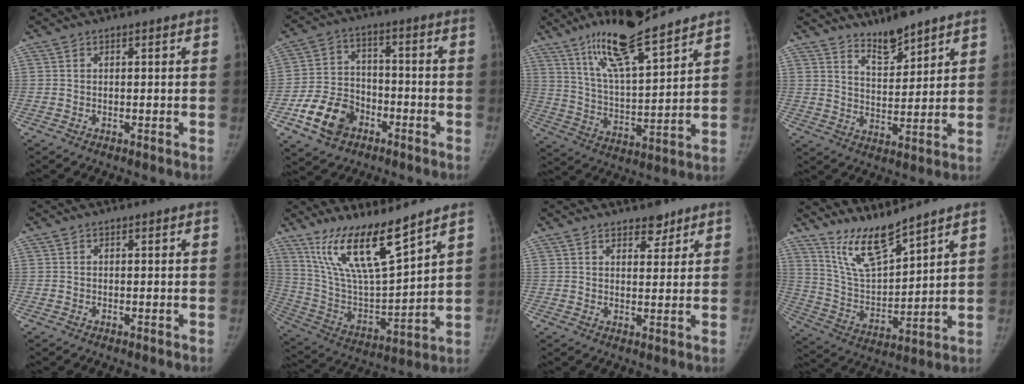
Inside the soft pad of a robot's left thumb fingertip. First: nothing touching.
{"total": 11.5, "force": [-5.7, 8.4, 5.4], "torque": [-0.077, 0.031, -0.099]}
{"total": 16.5, "force": [12.4, 3.1, 10.5], "torque": [-0.169, -0.068, 0.226]}
{"total": 6.8, "force": [5.8, 1.7, 3.0], "torque": [-0.038, -0.052, 0.108]}
{"total": 0.0}
{"total": 16.7, "force": [12.1, 3.1, 11.1], "torque": [-0.188, -0.071, 0.242]}
{"total": 3.7, "force": [2.8, 1.8, 1.5], "torque": [-0.001, -0.019, 0.043]}
{"total": 11.0, "force": [9.4, 1.7, 5.4], "torque": [-0.091, -0.071, 0.193]}